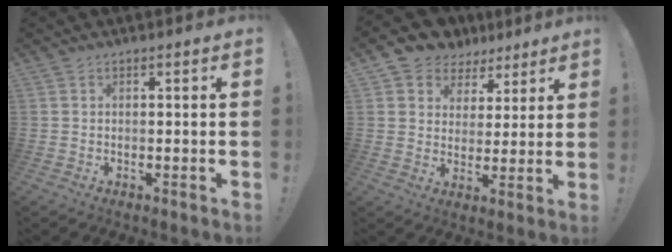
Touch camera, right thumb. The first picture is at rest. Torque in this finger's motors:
{"motor_torque": [0.50, 0.53, 0.33, 0.34, 0.00]}